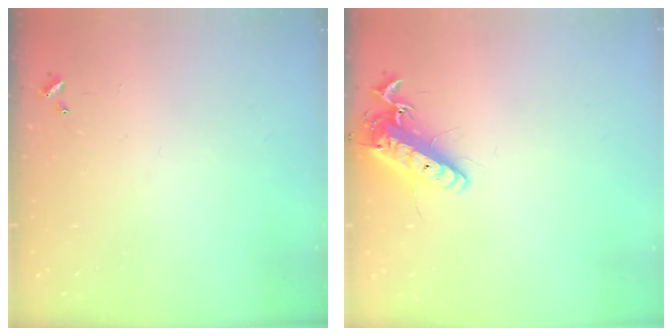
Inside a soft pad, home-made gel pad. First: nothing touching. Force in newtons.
{"total": 14.7, "press": 14.4, "slide": 2.8}